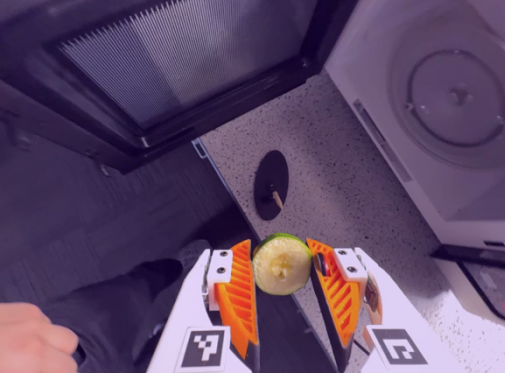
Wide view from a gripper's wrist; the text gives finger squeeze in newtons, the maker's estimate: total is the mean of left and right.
{"total": 9.4, "left": 9.3, "right": 9.6}